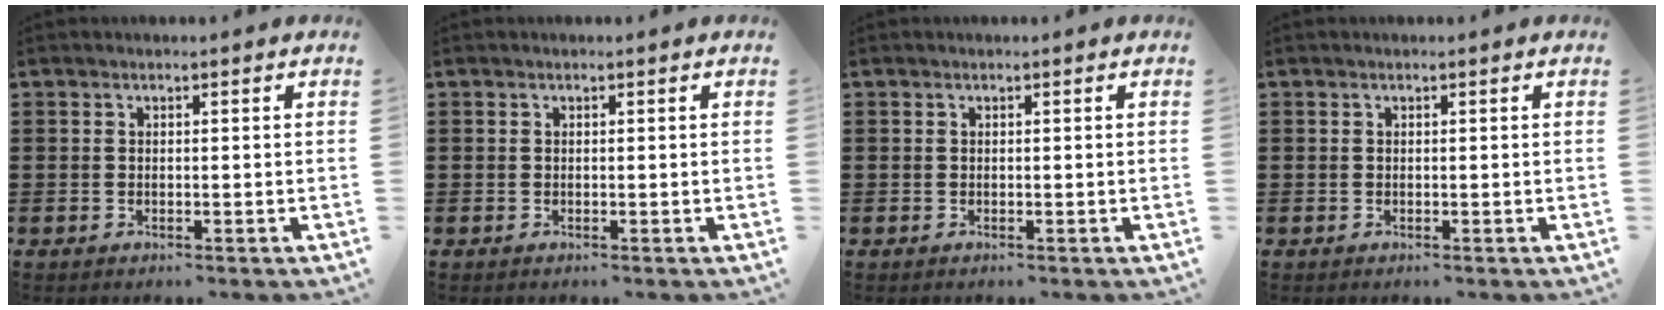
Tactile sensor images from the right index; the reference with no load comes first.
{"total": 0.0}
{"total": 0.0}
{"total": 0.0}